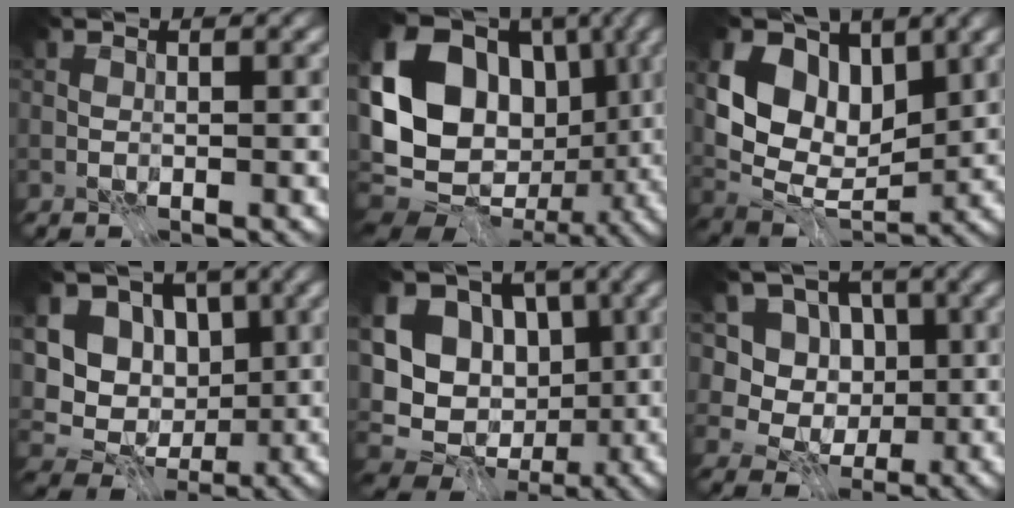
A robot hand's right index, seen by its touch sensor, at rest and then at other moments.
{"total": 16.9, "force": [1.2, 12.5, 11.4], "torque": [-0.202, 0.017, 0.024]}
{"total": 8.6, "force": [2.5, 5.8, 5.9], "torque": [-0.102, -0.010, 0.034]}
{"total": 9.5, "force": [1.5, 7.7, 5.4], "torque": [-0.064, 0.026, -0.001]}
{"total": 11.9, "force": [1.3, 9.5, 7.1], "torque": [-0.107, 0.022, 0.002]}
{"total": 10.1, "force": [1.5, 8.9, 4.4], "torque": [-0.090, 0.025, 0.004]}